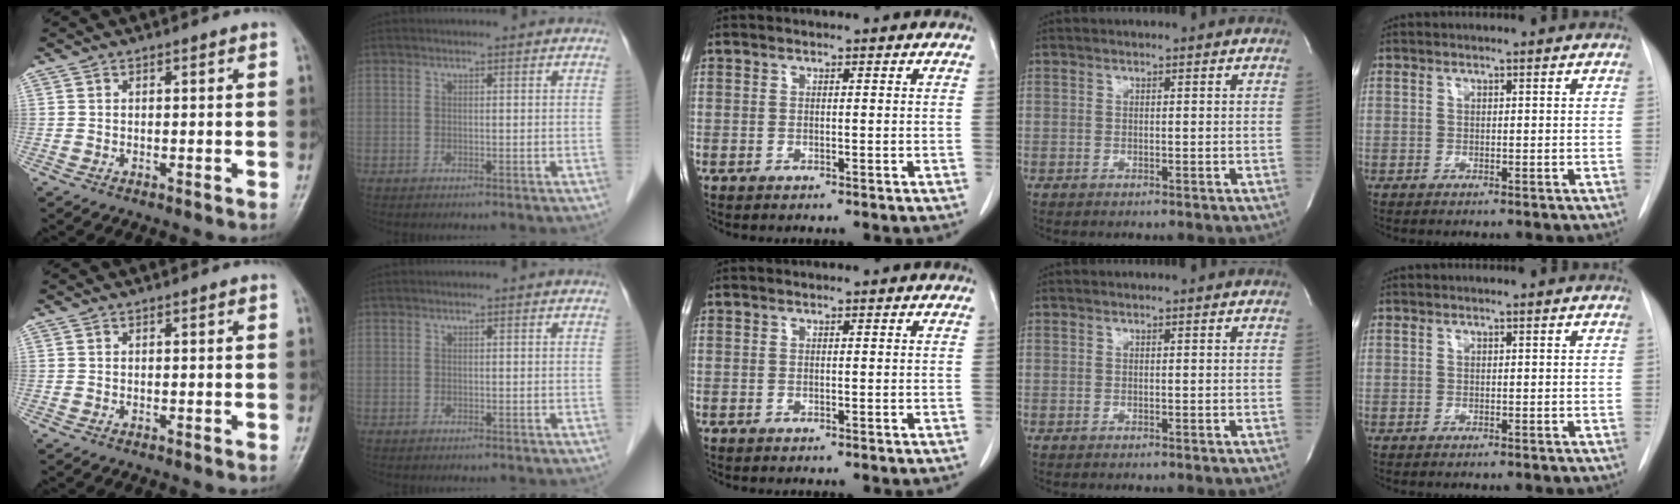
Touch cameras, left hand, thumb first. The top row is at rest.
{}